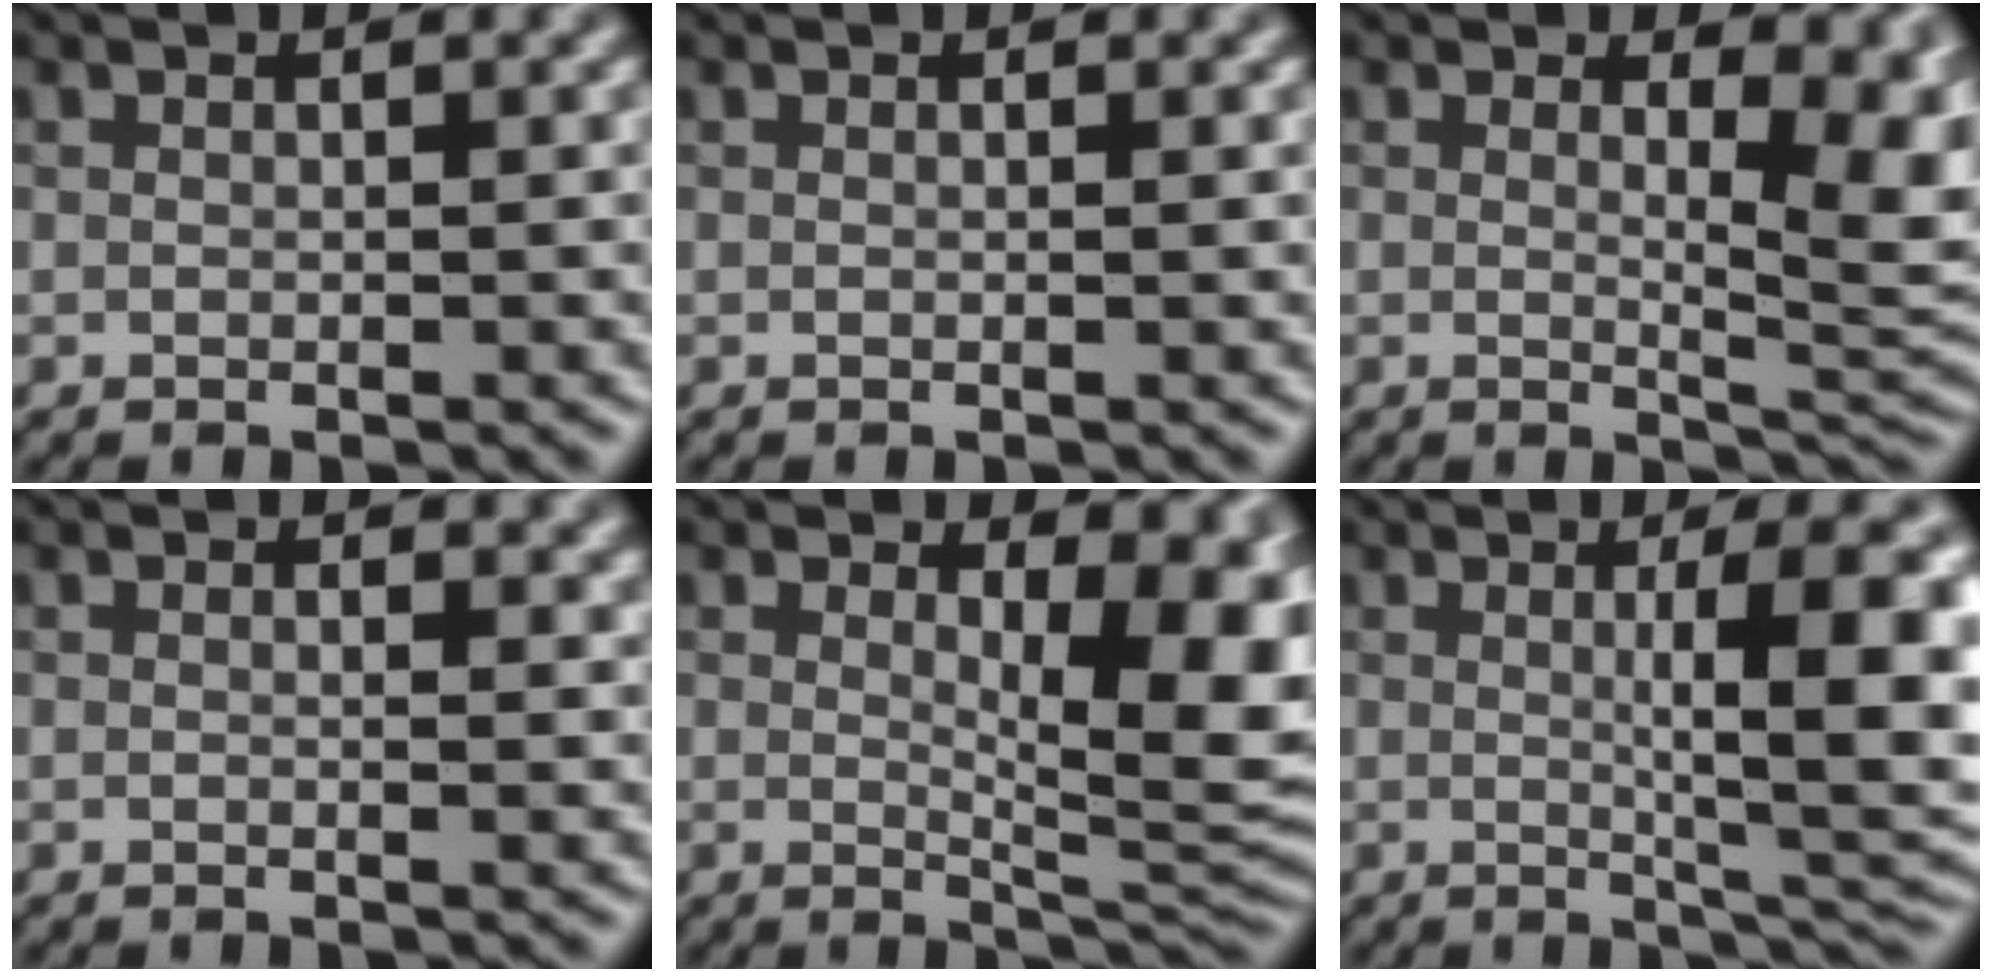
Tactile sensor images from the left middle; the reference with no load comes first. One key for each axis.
{"total": 0.0}
{"total": 7.6, "fx": 1.8, "fy": 3.3, "fz": 6.6, "tx": -0.055, "ty": -0.009, "tz": 0.032}
{"total": 1.3, "fx": 0.4, "fy": 0.5, "fz": 1.1, "tx": -0.013, "ty": -0.005, "tz": 0.008}
{"total": 8.4, "fx": 1.9, "fy": 3.2, "fz": 7.6, "tx": -0.091, "ty": -0.015, "tz": 0.041}
{"total": 8.5, "fx": 0.6, "fy": 2.0, "fz": 8.2, "tx": -0.104, "ty": -0.004, "tz": 0.014}